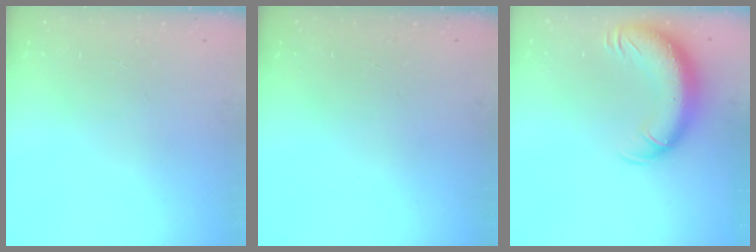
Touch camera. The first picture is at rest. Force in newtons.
{"total": 0.0}
{"total": 13.1, "press": 12.8, "slide": 3.1}